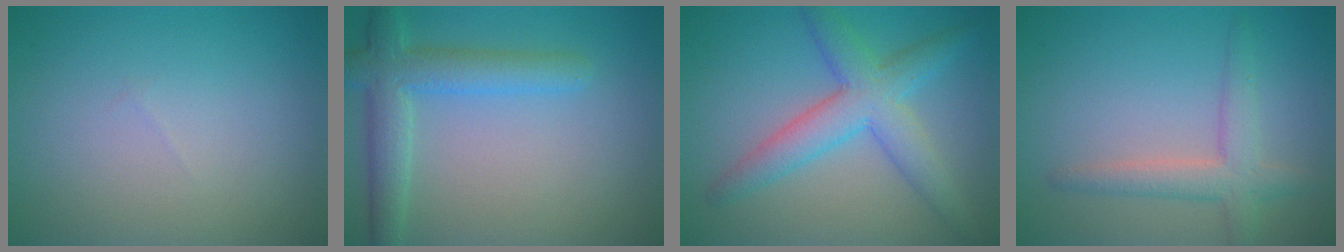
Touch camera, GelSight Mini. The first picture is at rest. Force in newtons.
{"total": 4.5, "press": 4.5, "slide": 0.4}
{"total": 5.4, "press": 5.4, "slide": 0.1}
{"total": 3.2, "press": 3.2, "slide": 0.2}